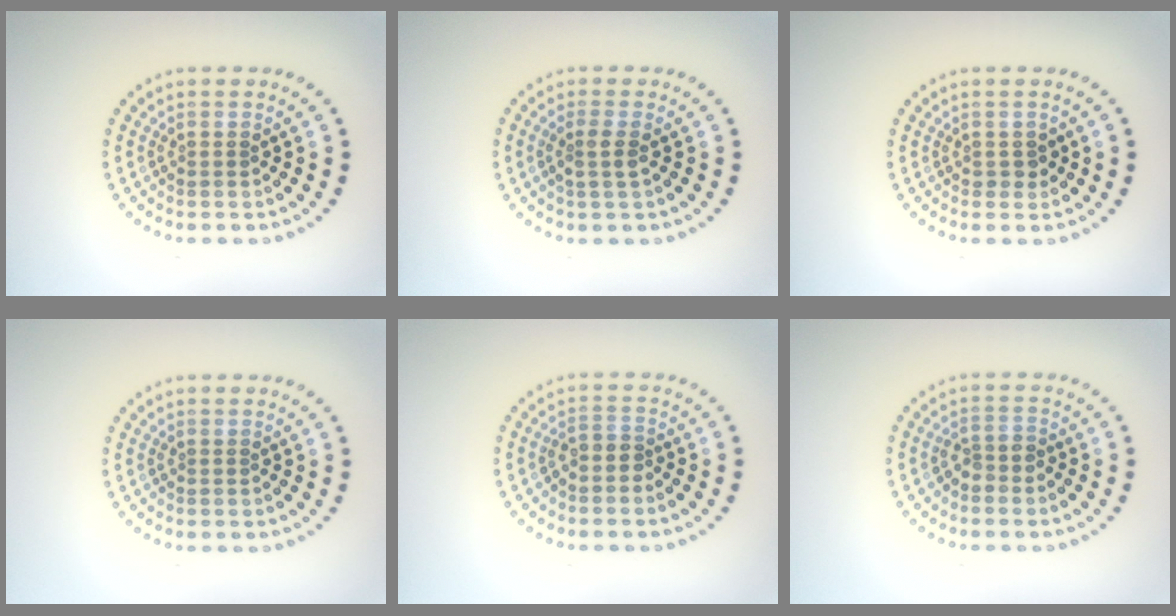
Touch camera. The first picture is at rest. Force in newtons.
{"total": 1.6, "press": 1.3, "slide": 0.9}
{"total": 0.9, "press": 0.8, "slide": 0.3}
{"total": 0.0}
{"total": 1.4, "press": 1.0, "slide": 0.9}
{"total": 1.4, "press": 1.3, "slide": 0.7}